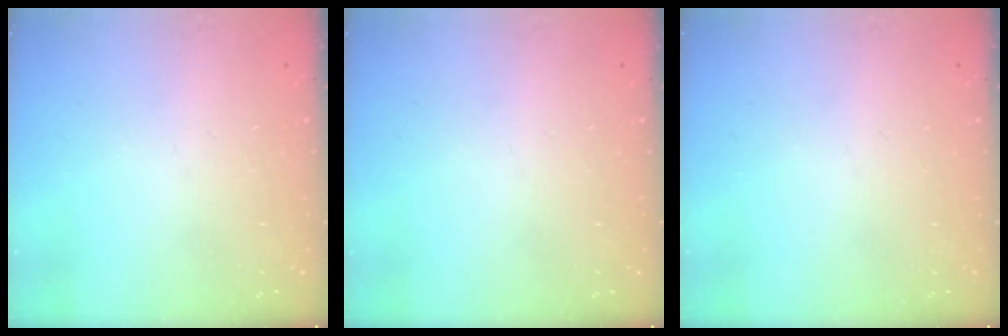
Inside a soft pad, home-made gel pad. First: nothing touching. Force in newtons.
{"total": 0.0}
{"total": 0.0}